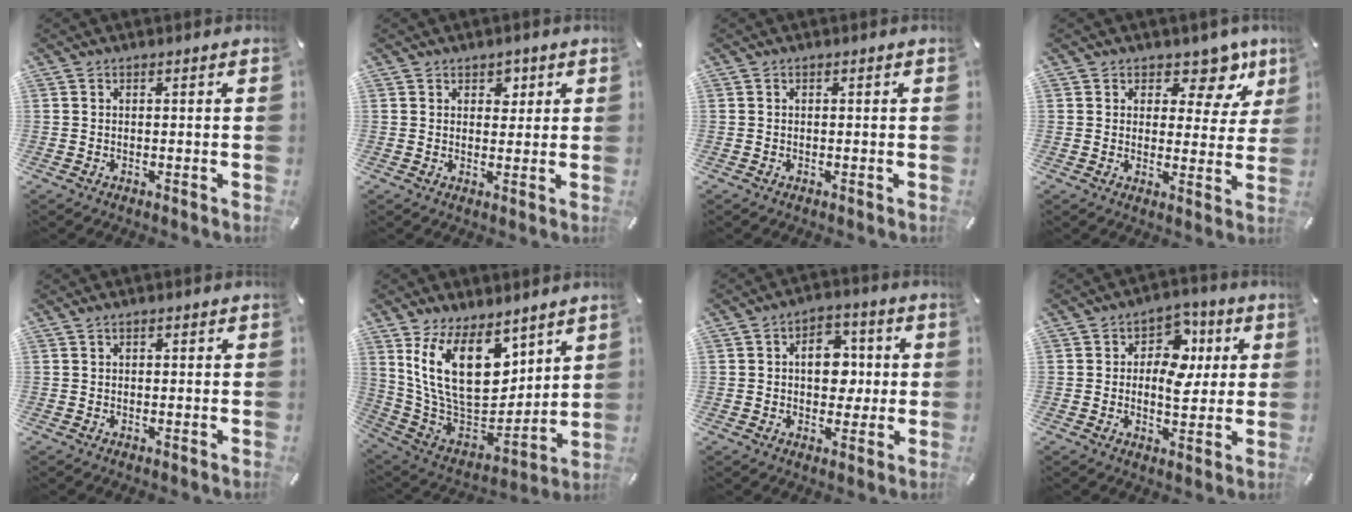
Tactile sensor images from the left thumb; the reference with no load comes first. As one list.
[{"total": 2.9, "force": [1.5, 2.3, 1.0], "torque": [0.008, -0.007, 0.018]}, {"total": 0.0}, {"total": 9.3, "force": [5.5, 5.4, 5.1], "torque": [-0.048, -0.041, 0.088]}, {"total": 0.9, "force": [0.4, 0.6, 0.6], "torque": [-0.012, 0.005, 0.006]}, {"total": 20.2, "force": [8.5, 12.0, 13.9], "torque": [-0.287, -0.060, 0.152]}, {"total": 9.7, "force": [0.7, 6.9, 6.8], "torque": [-0.085, 0.004, 0.009]}, {"total": 10.6, "force": [1.4, 7.8, 7.0], "torque": [-0.088, 0.005, 0.021]}]